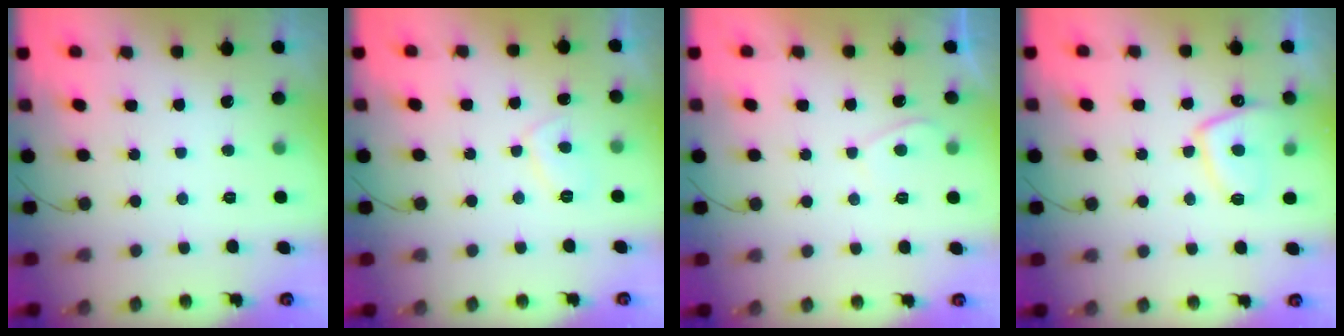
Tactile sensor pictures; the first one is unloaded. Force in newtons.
{"total": 2.8, "press": 2.7, "slide": 0.9}
{"total": 0.7, "press": 0.5, "slide": 0.4}
{"total": 9.2, "press": 9.1, "slide": 1.2}